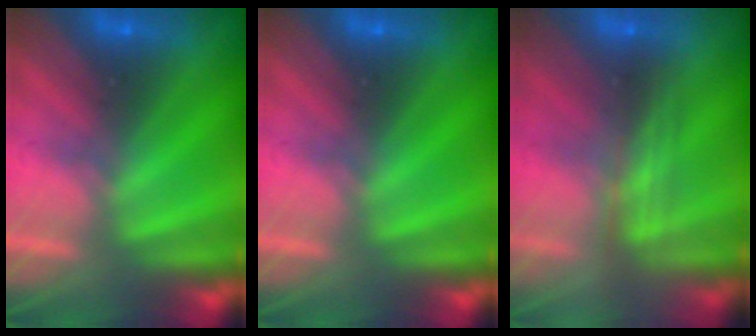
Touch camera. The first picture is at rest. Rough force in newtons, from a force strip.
{"total": 0.0}
{"total": 2.4}